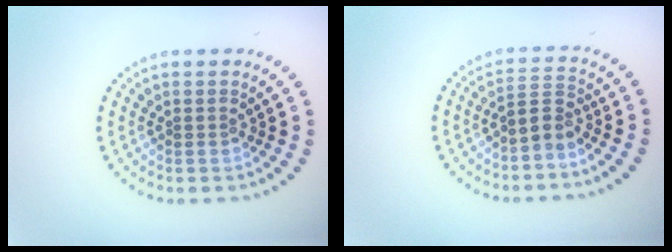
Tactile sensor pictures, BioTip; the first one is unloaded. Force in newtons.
{"total": 2.3, "press": 1.5, "slide": 1.7}